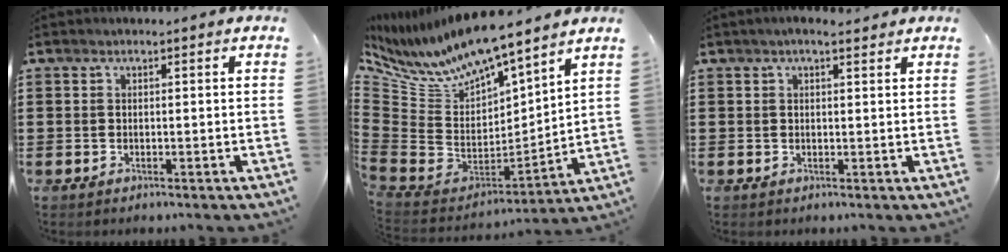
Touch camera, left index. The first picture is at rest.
{"total": 7.5, "force": [6.7, 1.7, 3.0], "torque": [-0.104, -0.063, 0.112]}
{"total": 2.1, "force": [1.6, 0.4, 1.3], "torque": [-0.028, 0.006, 0.029]}